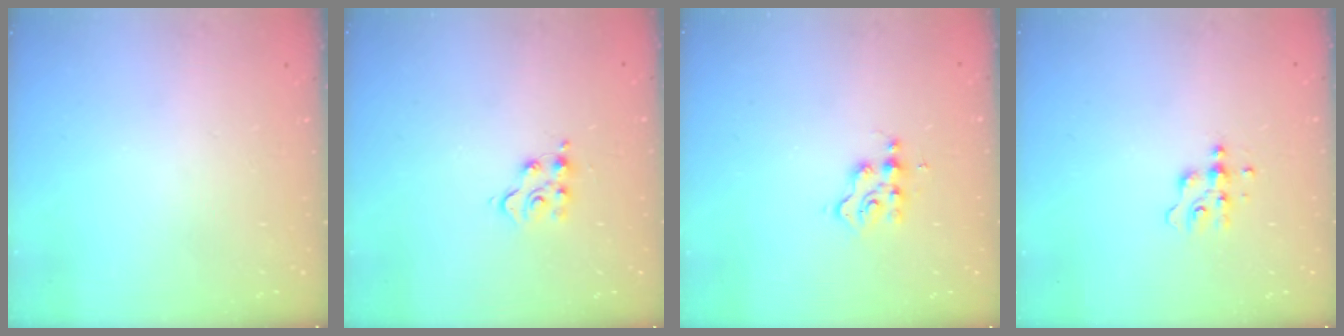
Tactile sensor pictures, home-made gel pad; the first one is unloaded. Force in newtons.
{"total": 5.2, "press": 5.2, "slide": 0.4}
{"total": 2.6, "press": 2.5, "slide": 0.7}
{"total": 3.7, "press": 3.6, "slide": 0.4}